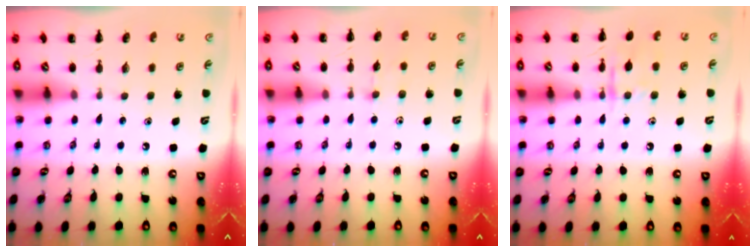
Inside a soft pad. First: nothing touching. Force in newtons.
{"total": 3.5, "press": 3.2, "slide": 1.2}
{"total": 9.1, "press": 9.1, "slide": 0.7}